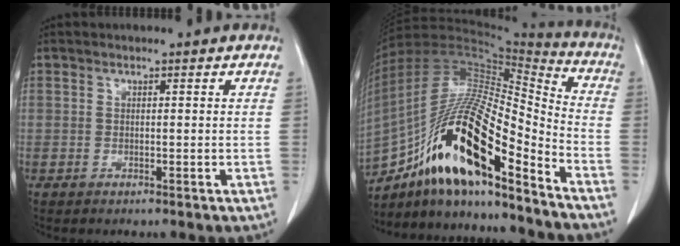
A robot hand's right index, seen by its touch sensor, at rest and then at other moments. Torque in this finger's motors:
{"motor_torque": [0.91, -0.44, 1.05, 0.21]}